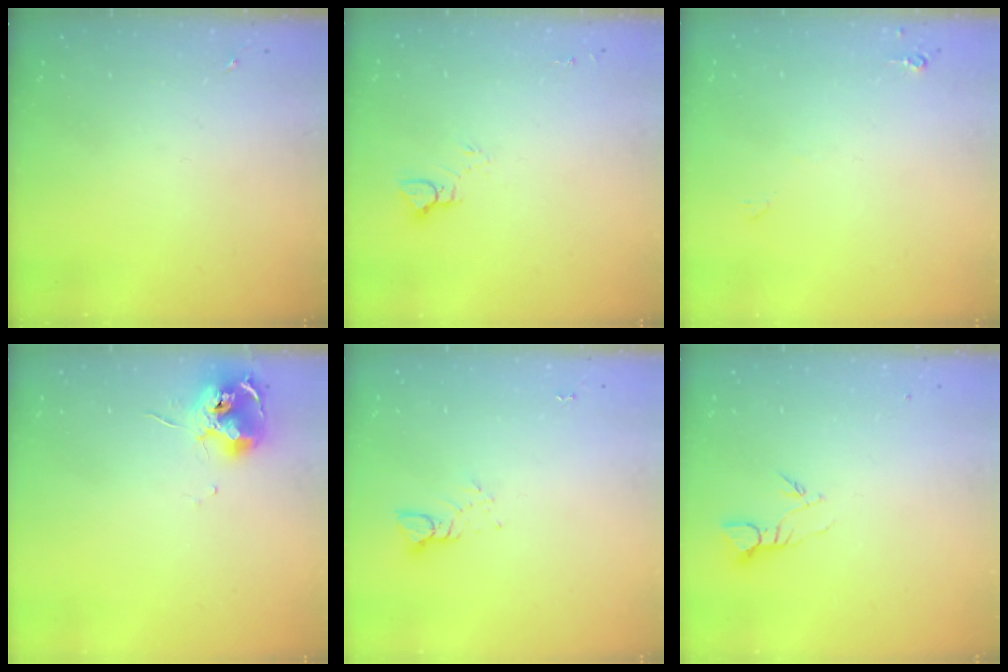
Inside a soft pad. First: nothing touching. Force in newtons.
{"total": 5.3, "press": 5.3, "slide": 0.5}
{"total": 3.8, "press": 3.8, "slide": 0.6}
{"total": 12.0, "press": 11.9, "slide": 1.3}
{"total": 3.9, "press": 3.8, "slide": 0.3}
{"total": 3.4, "press": 3.4, "slide": 0.2}